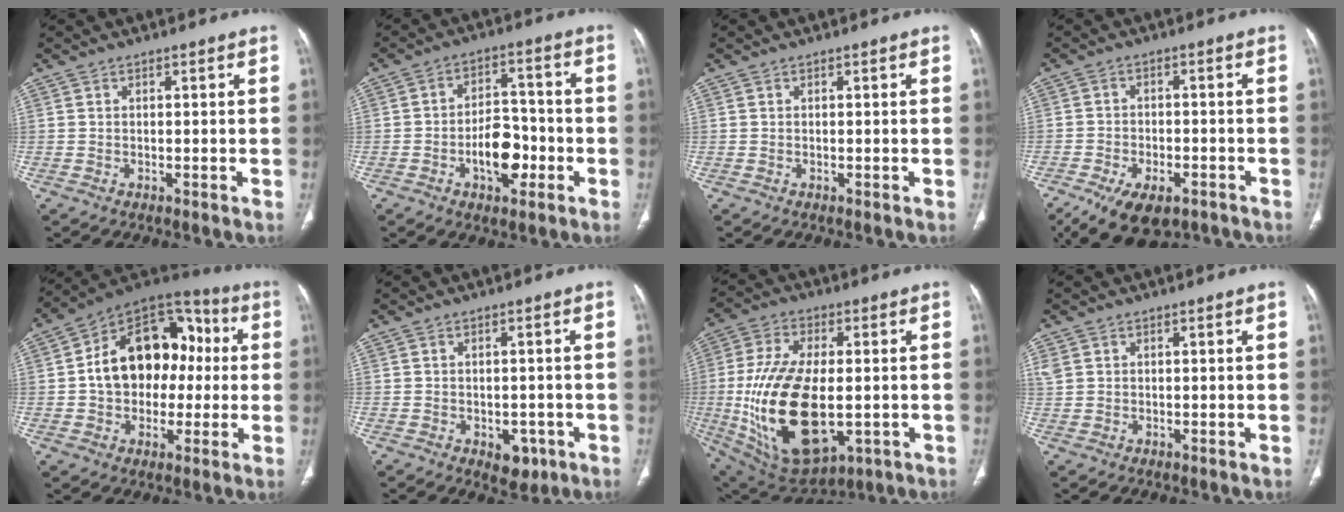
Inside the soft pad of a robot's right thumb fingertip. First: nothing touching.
{"total": 9.5, "force": [-3.2, 5.6, 7.0], "torque": [-0.081, 0.031, -0.051]}
{"total": 0.0}
{"total": 13.3, "force": [-8.3, 6.9, 7.8], "torque": [-0.139, 0.023, -0.126]}
{"total": 20.0, "force": [0.9, 14.2, 14.0], "torque": [-0.177, 0.043, 0.009]}
{"total": 4.4, "force": [-1.8, 3.0, 2.8], "torque": [-0.013, 0.006, -0.014]}
{"total": 23.3, "force": [-2.8, 12.1, 19.7], "torque": [-0.388, -0.014, -0.022]}
{"total": 1.9, "force": [0.8, 1.5, 0.7], "torque": [-0.020, 0.010, 0.024]}